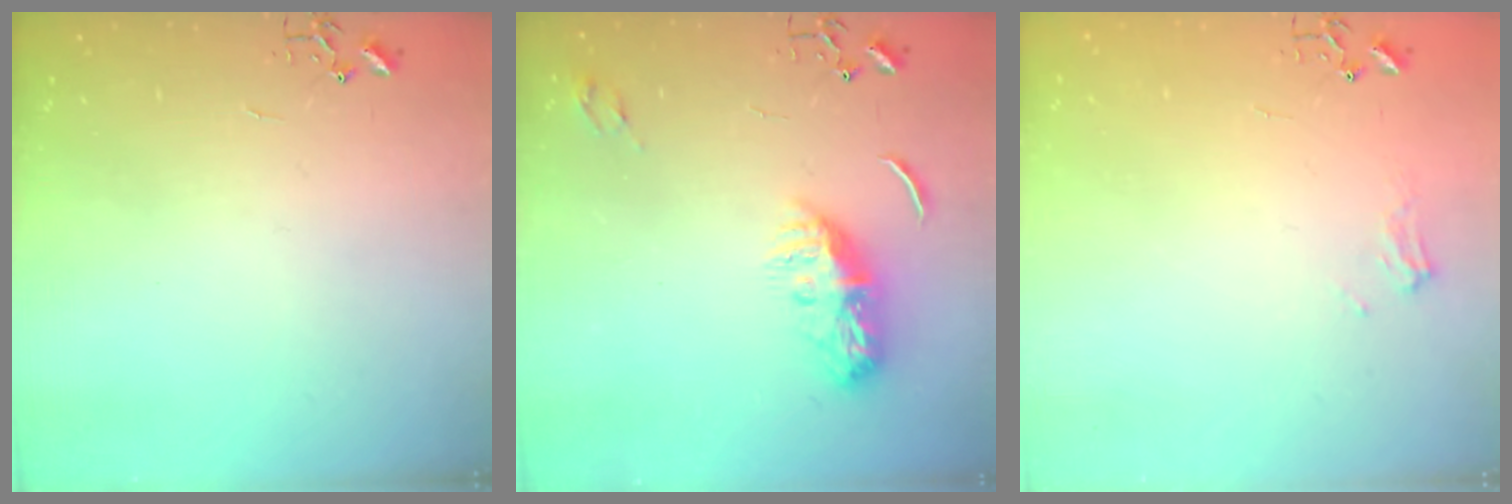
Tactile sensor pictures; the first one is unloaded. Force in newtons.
{"total": 9.4, "press": 9.4, "slide": 0.4}
{"total": 6.7, "press": 6.7, "slide": 0.7}